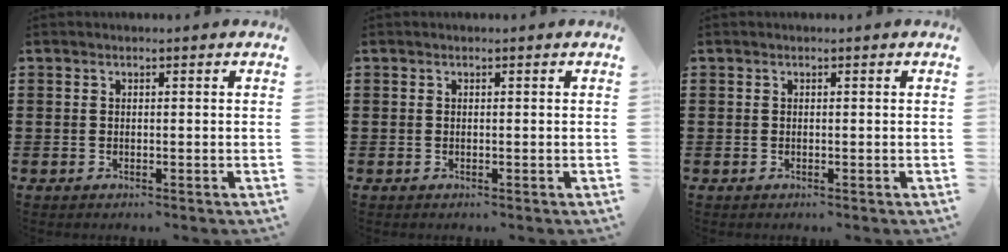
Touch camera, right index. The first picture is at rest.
{"total": 0.0}
{"total": 0.0}